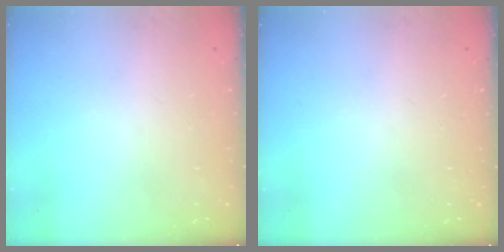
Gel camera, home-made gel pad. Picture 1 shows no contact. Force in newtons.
{"total": 0.0}